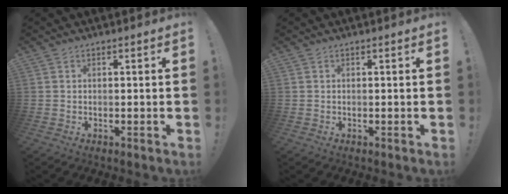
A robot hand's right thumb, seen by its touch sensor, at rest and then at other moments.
{"total": 0.0}